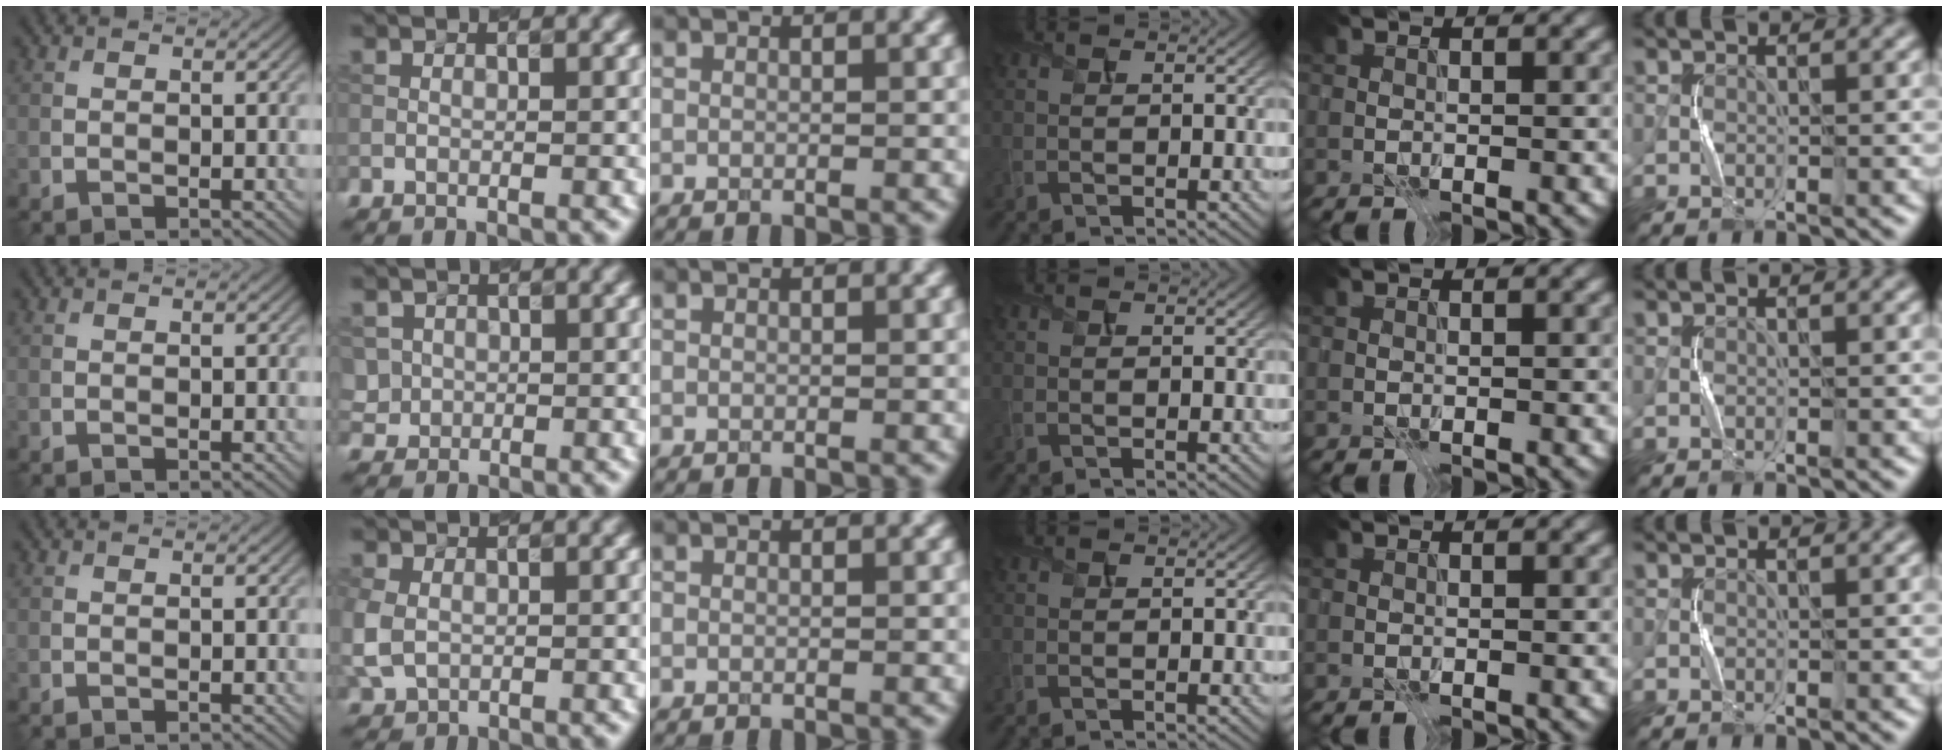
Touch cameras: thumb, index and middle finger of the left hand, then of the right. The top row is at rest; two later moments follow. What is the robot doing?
{"motion": "press", "object": "toy piano key"}